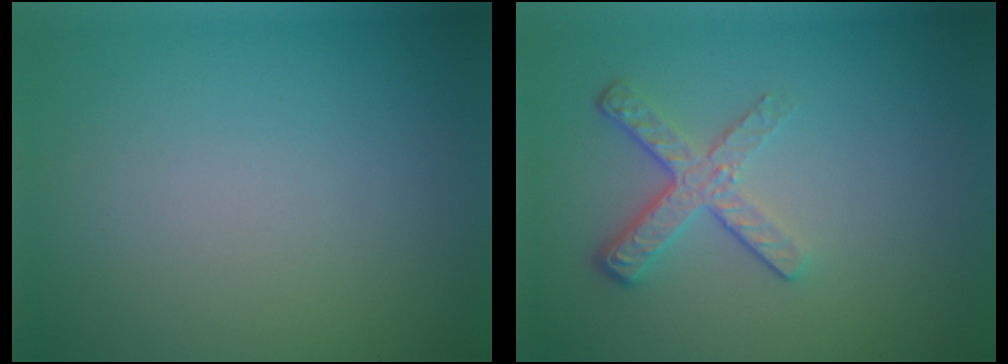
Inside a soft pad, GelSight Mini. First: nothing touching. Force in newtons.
{"total": 3.5, "press": 2.6, "slide": 2.4}